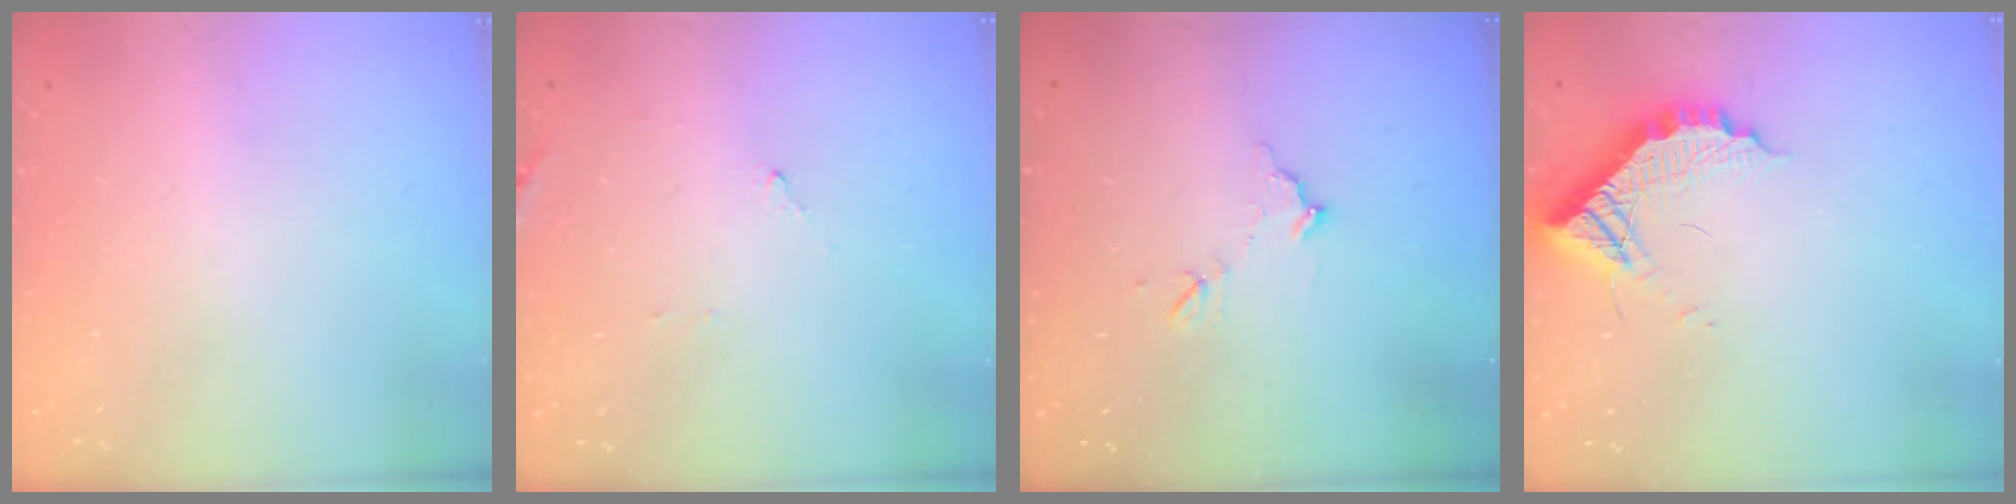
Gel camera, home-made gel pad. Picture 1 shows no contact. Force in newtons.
{"total": 10.0, "press": 10.0, "slide": 0.6}
{"total": 7.0, "press": 7.0, "slide": 0.3}
{"total": 10.6, "press": 10.6, "slide": 0.7}